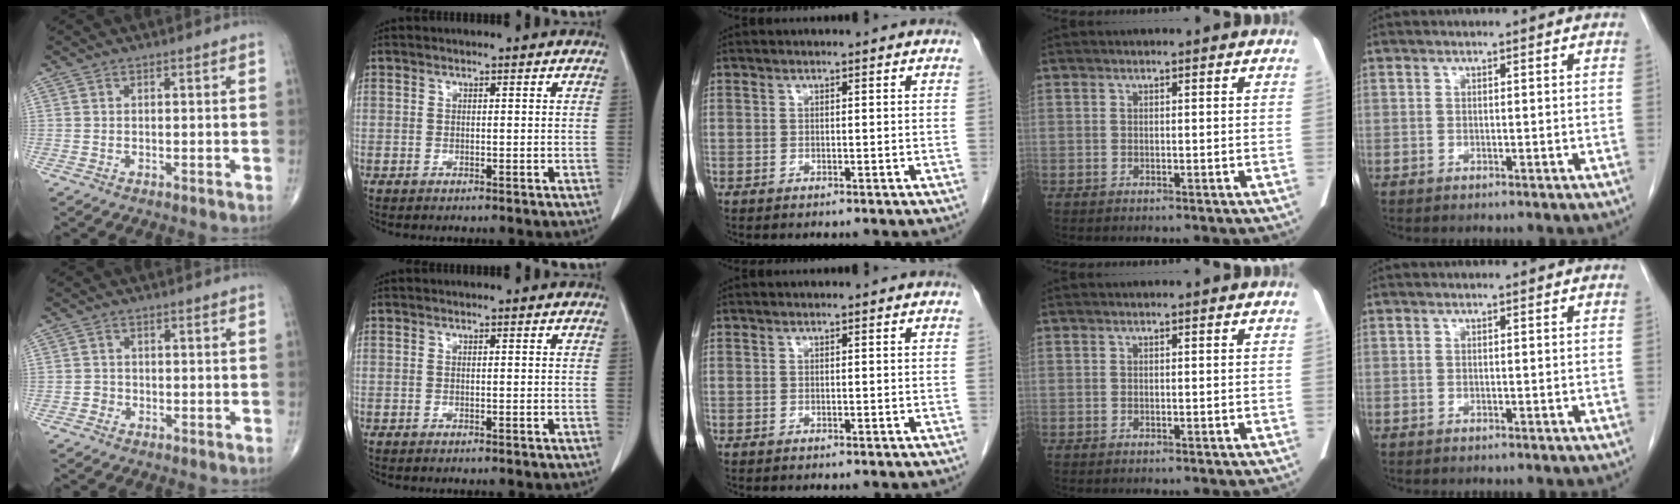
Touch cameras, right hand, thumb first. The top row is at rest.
{"thumb": {"total": 1.2, "force": [-0.6, 1.1, 0.1], "torque": [0.008, 0.007, -0.014]}}